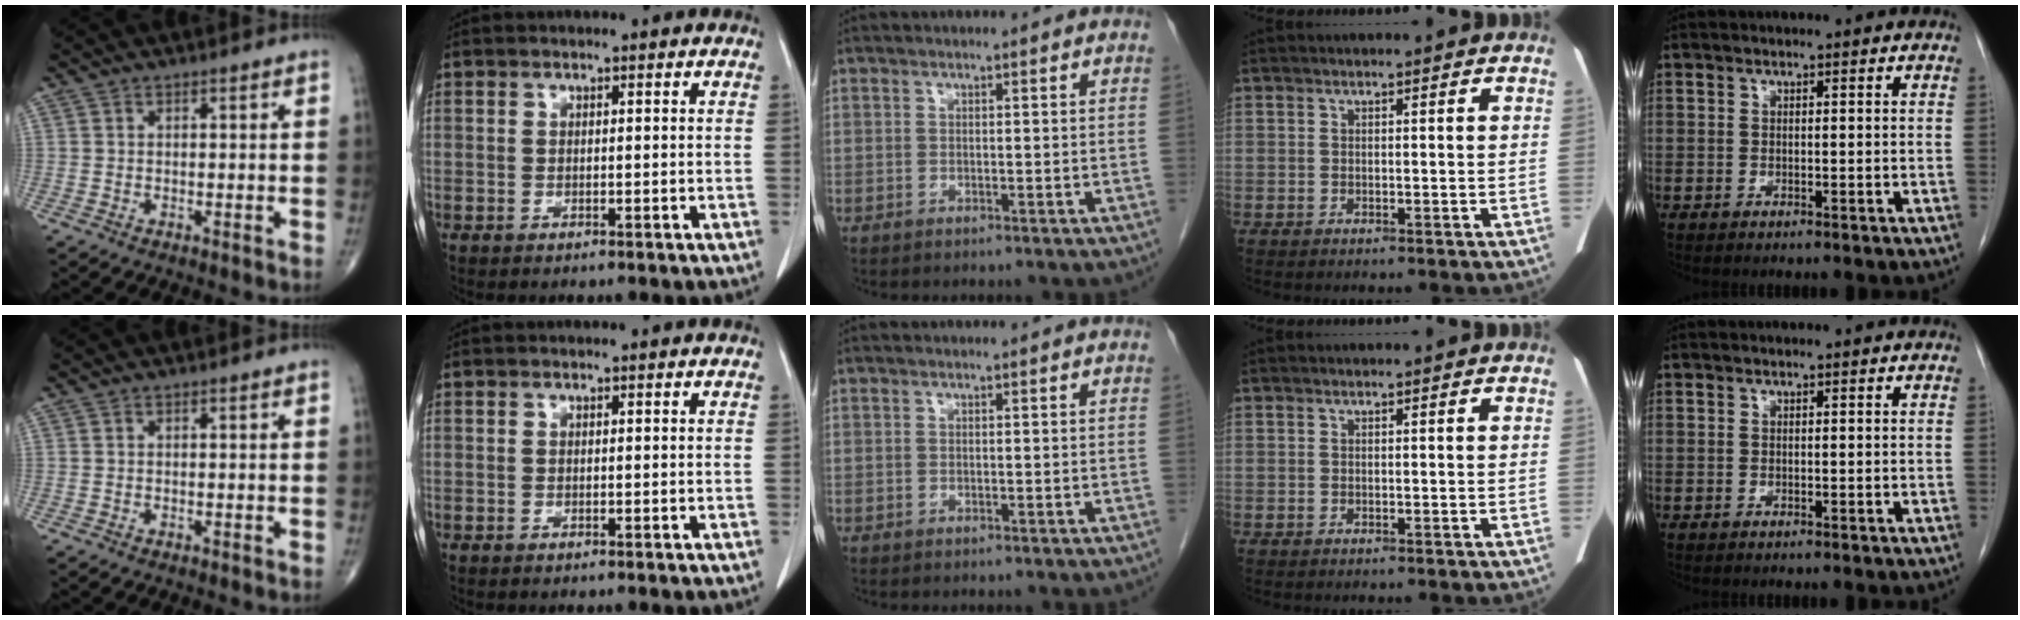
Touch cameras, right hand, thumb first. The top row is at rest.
{}